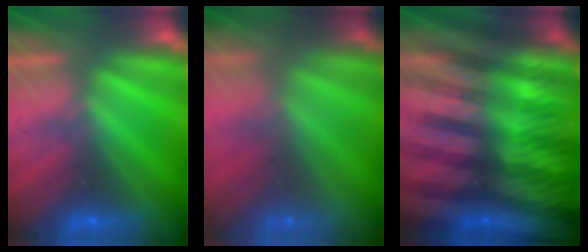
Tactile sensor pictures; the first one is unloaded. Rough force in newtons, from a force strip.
{"total": 7.3}
{"total": 6.0}